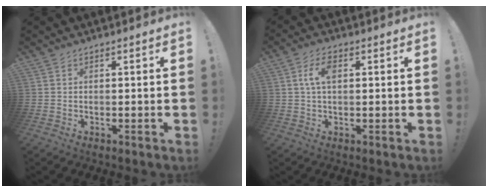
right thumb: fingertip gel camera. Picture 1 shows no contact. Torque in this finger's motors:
{"motor_torque": [0.82, 0.63, 0.66, 0.29, 0.02]}